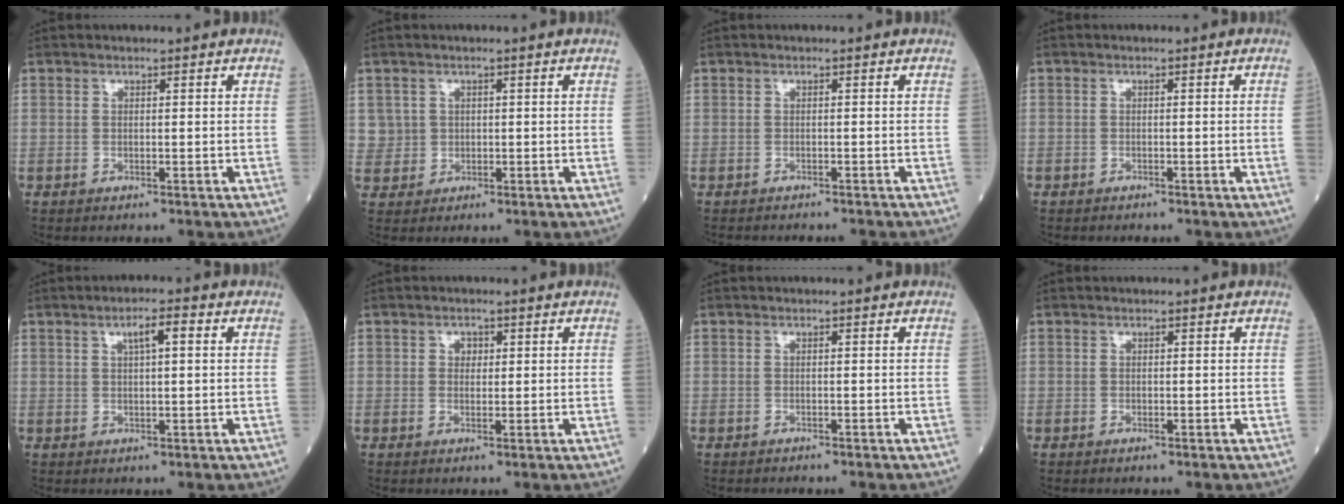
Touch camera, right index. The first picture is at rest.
{"total": 2.8, "force": [0.9, 2.7, -0.2], "torque": [0.017, 0.003, 0.017]}
{"total": 4.5, "force": [-4.1, 1.3, 1.3], "torque": [-0.012, -0.004, -0.054]}
{"total": 0.8, "force": [-0.5, -0.3, 0.5], "torque": [-0.009, 0.002, -0.012]}
{"total": 3.6, "force": [1.4, 0.7, 3.3], "torque": [-0.058, 0.008, 0.023]}
{"total": 1.5, "force": [0.4, 1.2, 0.7], "torque": [-0.008, 0.002, 0.005]}
{"total": 0.7, "force": [-0.7, 0.1, 0.1], "torque": [-0.006, -0.001, -0.012]}
{"total": 0.0}